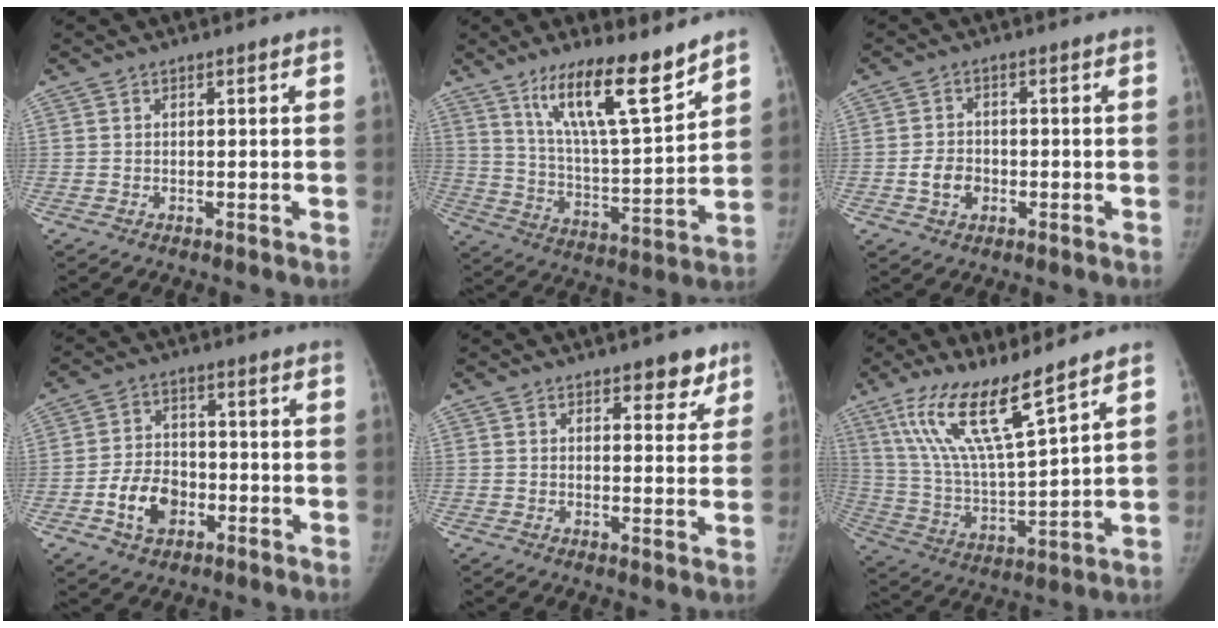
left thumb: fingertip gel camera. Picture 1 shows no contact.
{"total": 16.0, "force": [11.3, 3.0, 11.0], "torque": [-0.167, -0.077, 0.204]}
{"total": 4.5, "force": [-1.2, 3.5, 2.6], "torque": [-0.035, 0.009, -0.021]}
{"total": 8.6, "force": [-3.2, 6.1, 5.1], "torque": [-0.074, 0.021, -0.056]}
{"total": 5.1, "force": [3.5, 2.5, 2.7], "torque": [-0.002, -0.019, 0.045]}
{"total": 15.9, "force": [10.6, 2.6, 11.6], "torque": [-0.214, -0.058, 0.215]}